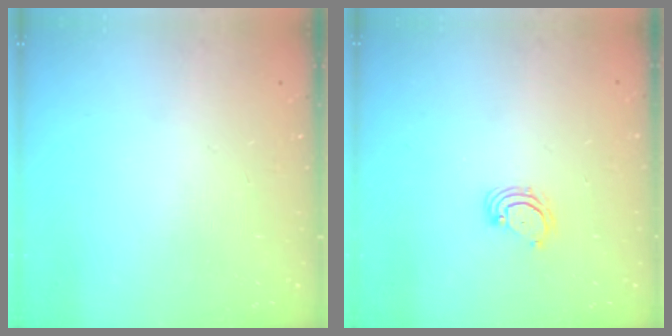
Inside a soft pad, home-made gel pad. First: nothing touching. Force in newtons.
{"total": 4.5, "press": 4.4, "slide": 0.5}